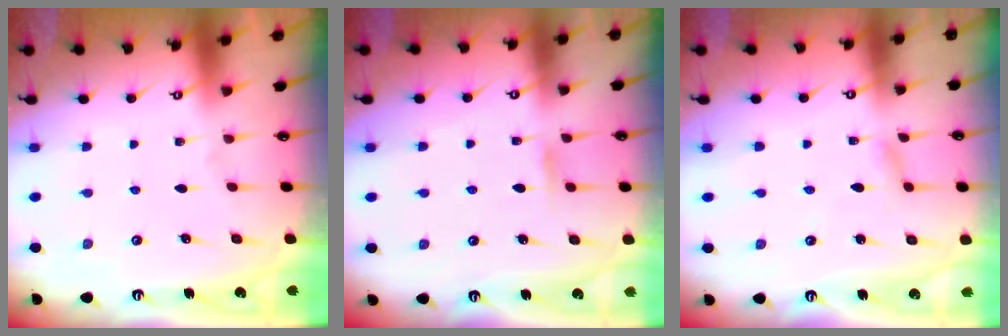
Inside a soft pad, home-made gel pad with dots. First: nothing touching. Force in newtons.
{"total": 4.6, "press": 4.6, "slide": 0.5}
{"total": 2.4, "press": 2.4, "slide": 0.3}